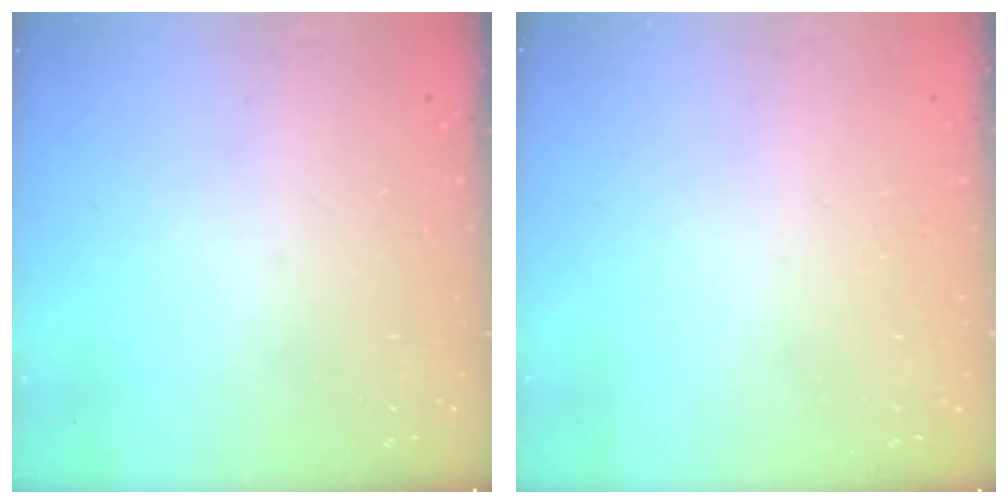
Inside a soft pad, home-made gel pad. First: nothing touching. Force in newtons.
{"total": 2.0, "press": 2.0, "slide": 0.1}